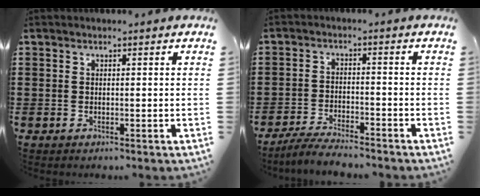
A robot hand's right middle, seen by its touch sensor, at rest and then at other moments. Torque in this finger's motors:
{"motor_torque": [0.45, 0.30, 0.26, 0.07]}